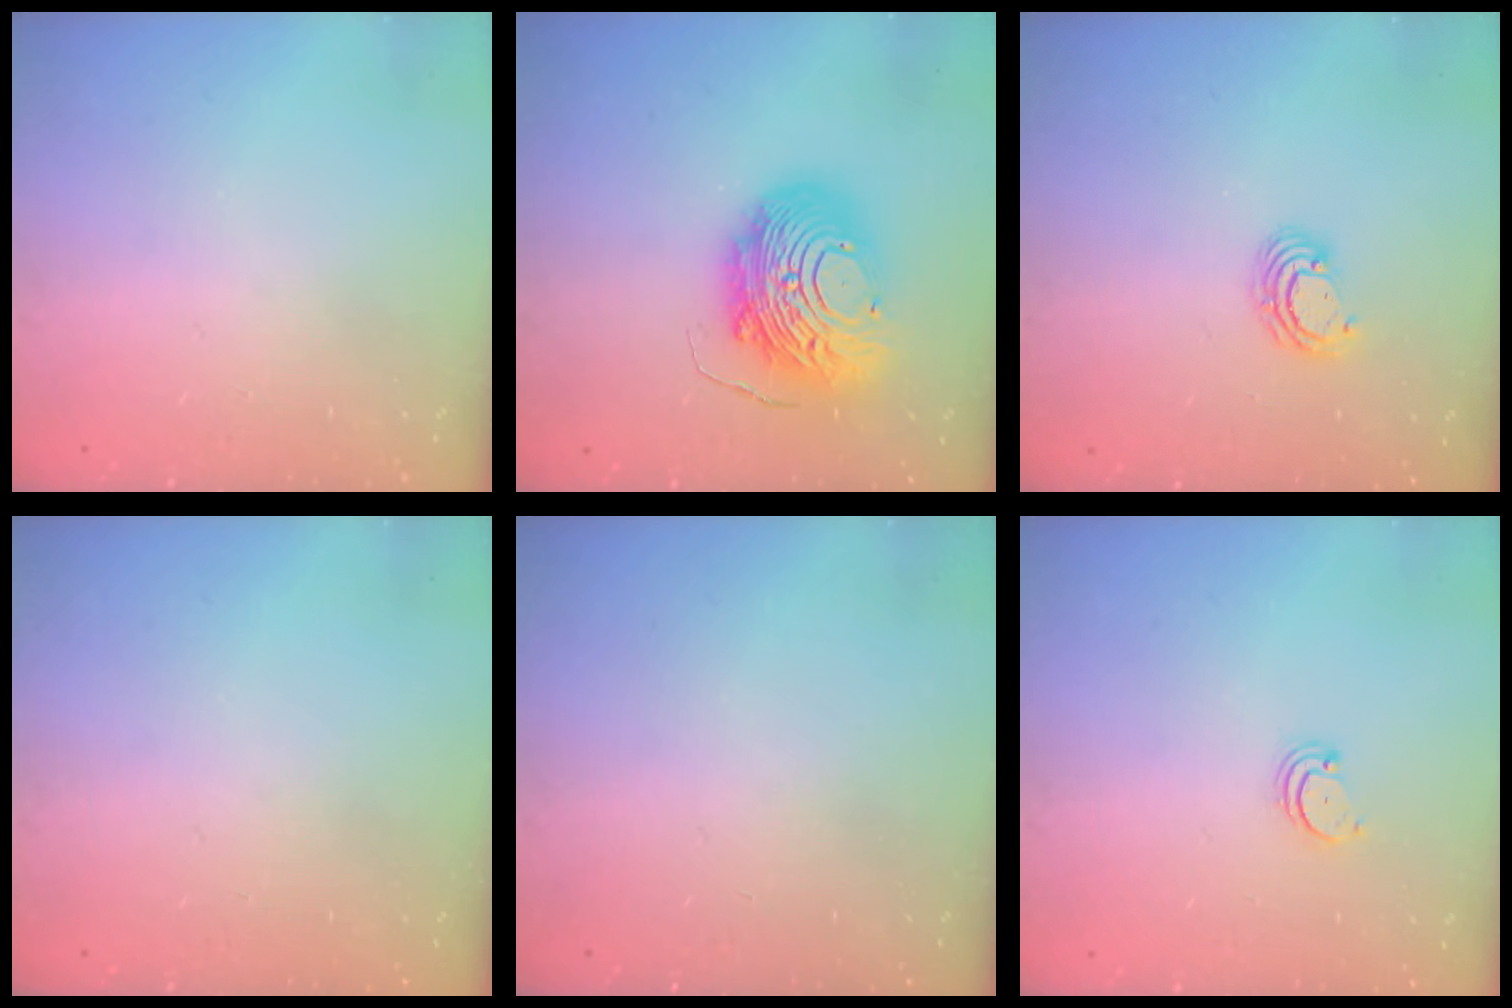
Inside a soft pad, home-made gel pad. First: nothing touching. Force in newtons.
{"total": 17.9, "press": 17.9, "slide": 1.5}
{"total": 4.4, "press": 4.4, "slide": 0.0}
{"total": 0.0}
{"total": 0.0}
{"total": 2.2, "press": 2.2, "slide": 0.2}